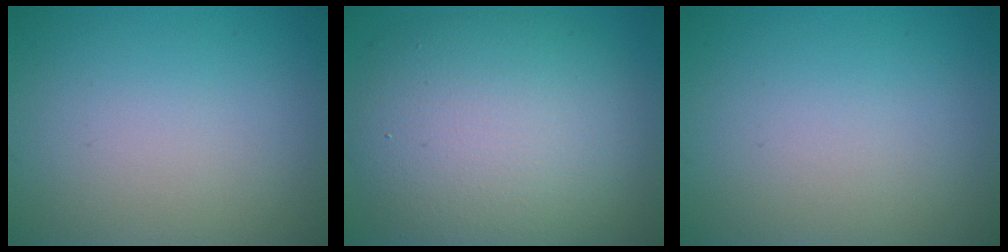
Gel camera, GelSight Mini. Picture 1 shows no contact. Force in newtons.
{"total": 10.6, "press": 10.6, "slide": 0.7}
{"total": 0.0}